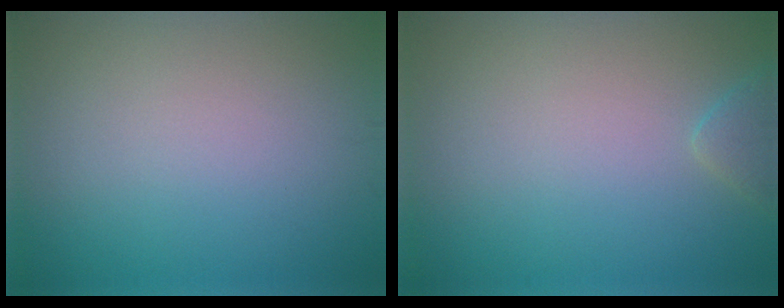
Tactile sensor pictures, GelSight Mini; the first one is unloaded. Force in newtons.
{"total": 1.5, "press": 1.5, "slide": 0.1}